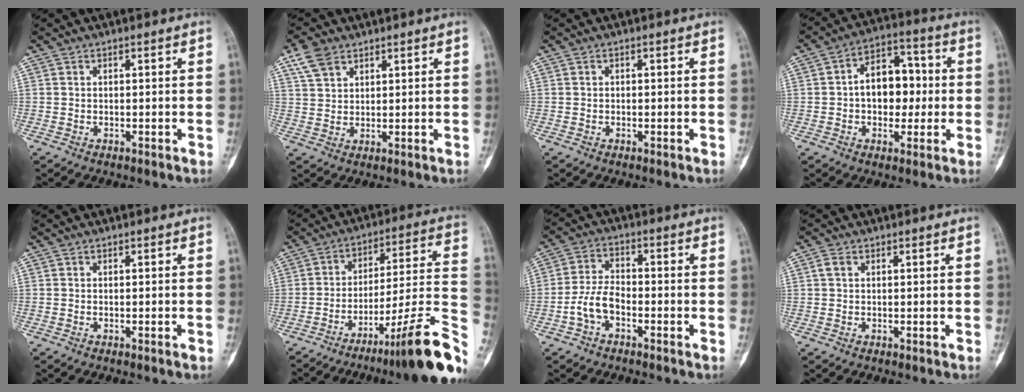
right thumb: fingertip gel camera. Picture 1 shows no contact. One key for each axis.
{"total": 5.4, "fx": 3.3, "fy": 3.4, "fz": 2.7, "tx": -0.044, "ty": -0.005, "tz": 0.070}
{"total": 0.0}
{"total": 11.7, "fx": 0.0, "fy": 8.0, "fz": 8.5, "tx": -0.088, "ty": 0.031, "tz": -0.006}
{"total": 0.6, "fx": -0.3, "fy": 0.0, "fz": 0.5, "tx": -0.011, "ty": -0.001, "tz": -0.003}
{"total": 22.6, "fx": -12.9, "fy": 2.4, "fz": 18.3, "tx": -0.195, "ty": 0.085, "tz": -0.191}
{"total": 6.3, "fx": -2.6, "fy": 3.6, "fz": 4.4, "tx": -0.085, "ty": 0.027, "tz": -0.057}
{"total": 1.4, "fx": 0.5, "fy": 0.9, "fz": 0.9, "tx": -0.020, "ty": 0.005, "tz": 0.009}